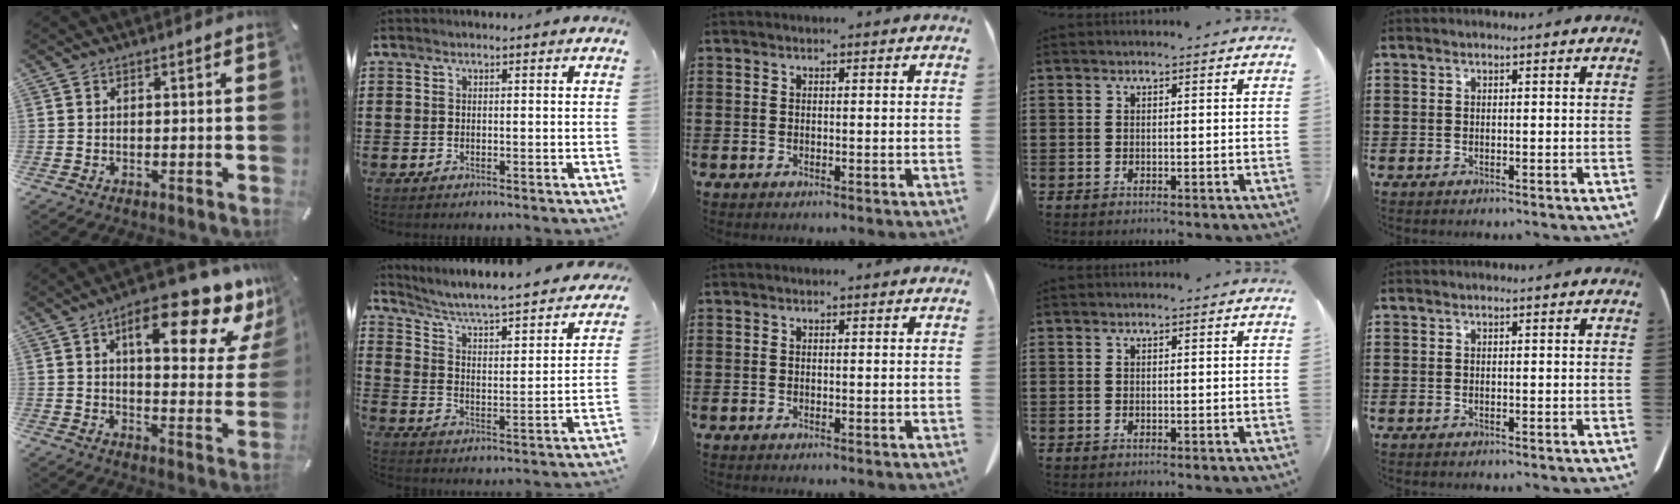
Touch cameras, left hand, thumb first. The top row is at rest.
{"thumb": {"total": 19.1, "force": [11.7, 7.0, 13.3], "torque": [-0.174, -0.083, 0.182]}, "index": {"total": 3.5, "force": [3.1, -0.1, 1.7], "torque": [-0.052, -0.041, 0.039]}}